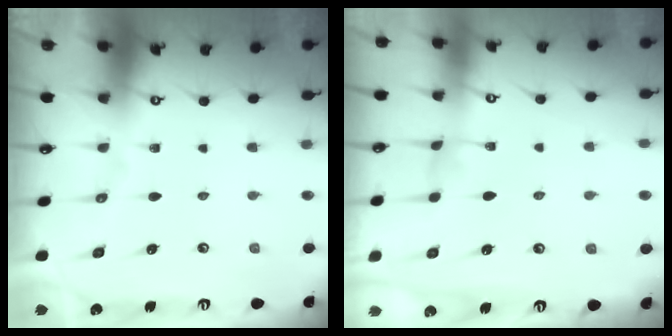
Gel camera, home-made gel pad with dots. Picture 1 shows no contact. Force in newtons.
{"total": 2.5, "press": 2.5, "slide": 0.2}